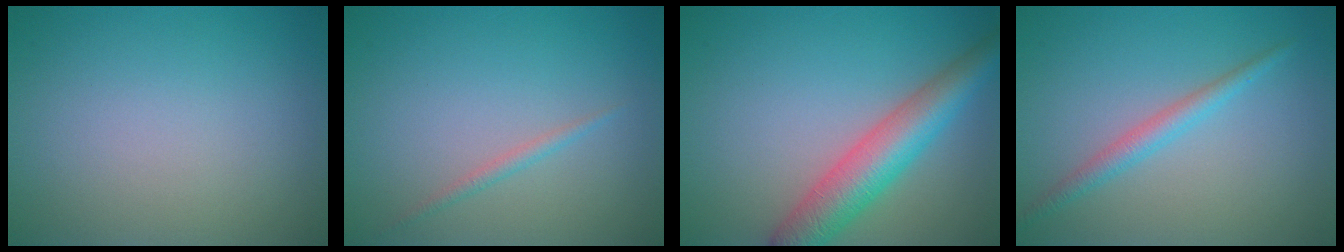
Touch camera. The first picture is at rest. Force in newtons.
{"total": 0.9, "press": 0.9, "slide": 0.0}
{"total": 6.0, "press": 6.0, "slide": 0.2}
{"total": 2.0, "press": 2.0, "slide": 0.1}